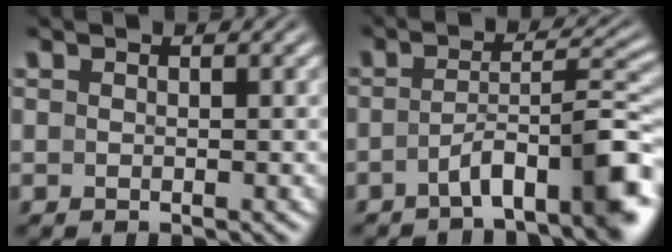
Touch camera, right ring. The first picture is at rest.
{"total": 6.7, "force": [-3.9, 1.7, 5.1], "torque": [-0.070, -0.009, -0.055]}